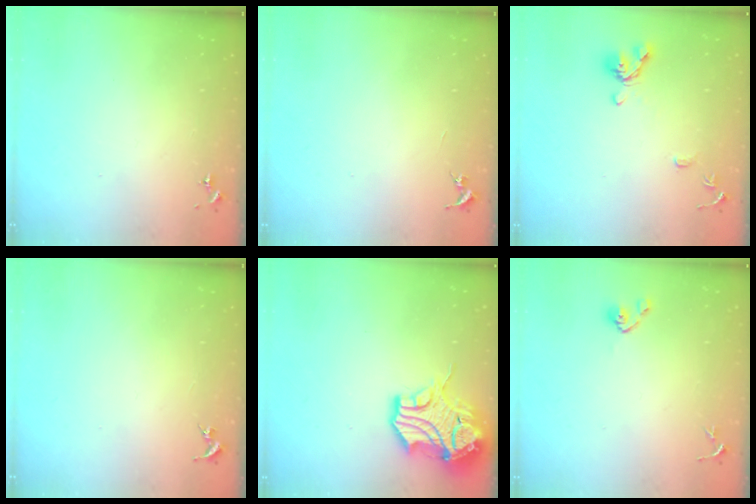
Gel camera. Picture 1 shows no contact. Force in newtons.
{"total": 0.0}
{"total": 10.3, "press": 10.2, "slide": 1.5}
{"total": 0.0}
{"total": 17.4, "press": 17.2, "slide": 2.2}
{"total": 4.8, "press": 4.4, "slide": 2.0}